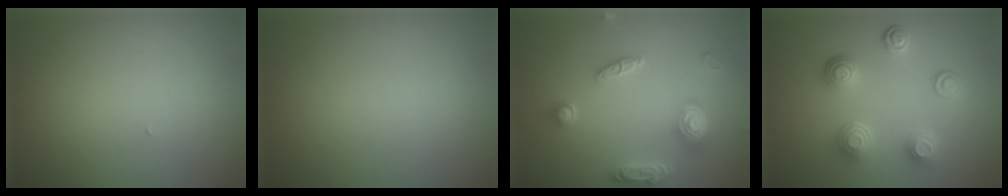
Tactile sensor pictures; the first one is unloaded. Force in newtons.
{"total": 0.0}
{"total": 4.8, "press": 3.9, "slide": 2.8}
{"total": 4.5, "press": 3.5, "slide": 2.8}